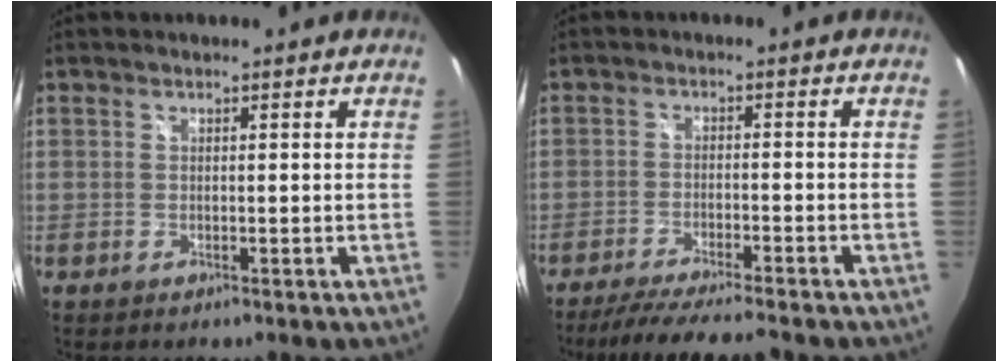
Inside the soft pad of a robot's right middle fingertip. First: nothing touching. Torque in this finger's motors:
{"motor_torque": [0.59, -0.60, 0.10, 0.06]}